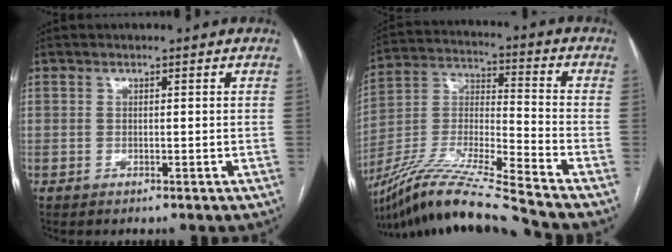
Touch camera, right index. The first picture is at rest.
{"total": 18.4, "force": [-15.9, -2.0, 9.0], "torque": [-0.191, -0.019, -0.294]}